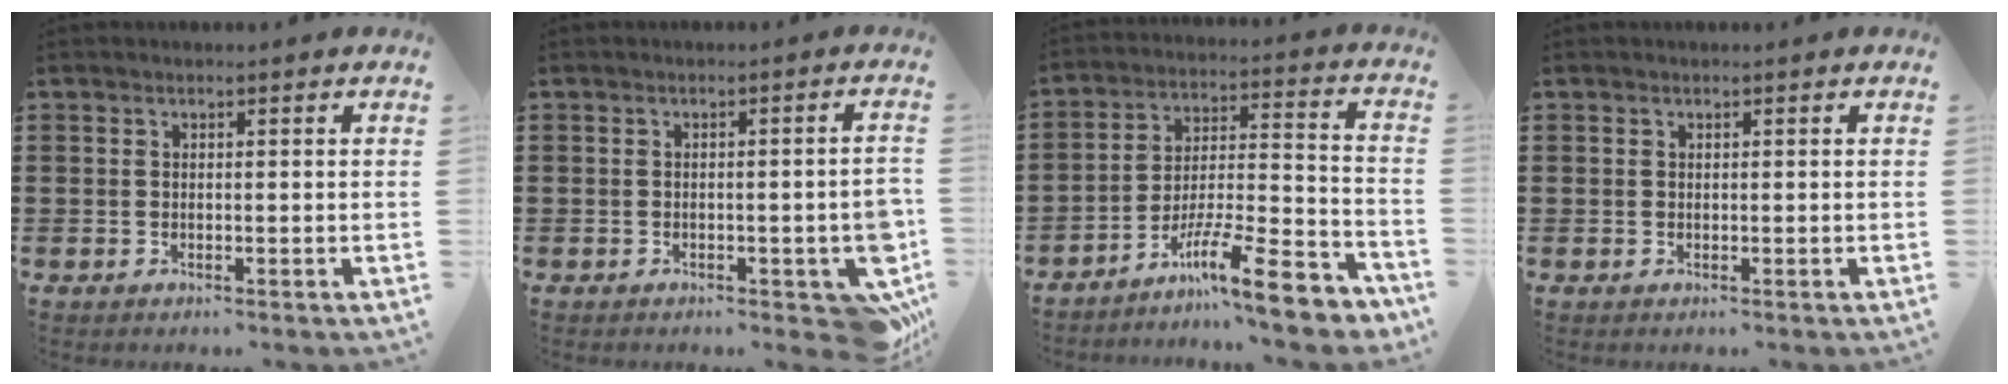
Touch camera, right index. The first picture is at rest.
{"total": 4.2, "force": [-1.9, 1.1, 3.6], "torque": [-0.033, -0.015, -0.034]}
{"total": 12.0, "force": [-9.3, 1.1, 7.5], "torque": [-0.109, 0.021, -0.171]}
{"total": 0.0}